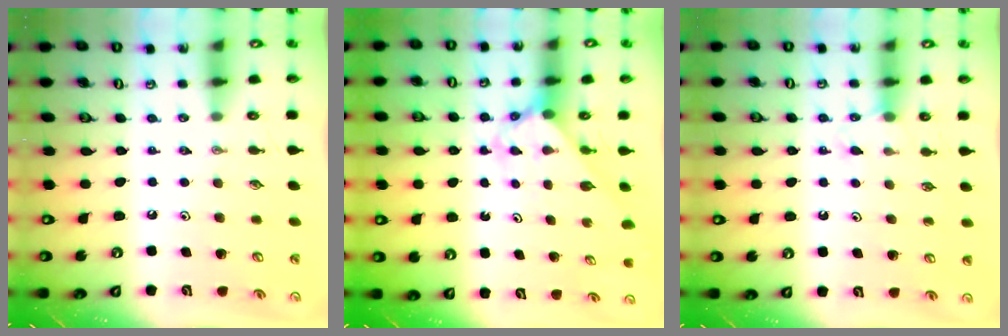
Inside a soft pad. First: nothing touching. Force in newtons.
{"total": 2.6, "press": 2.6, "slide": 0.2}
{"total": 5.7, "press": 5.6, "slide": 0.7}